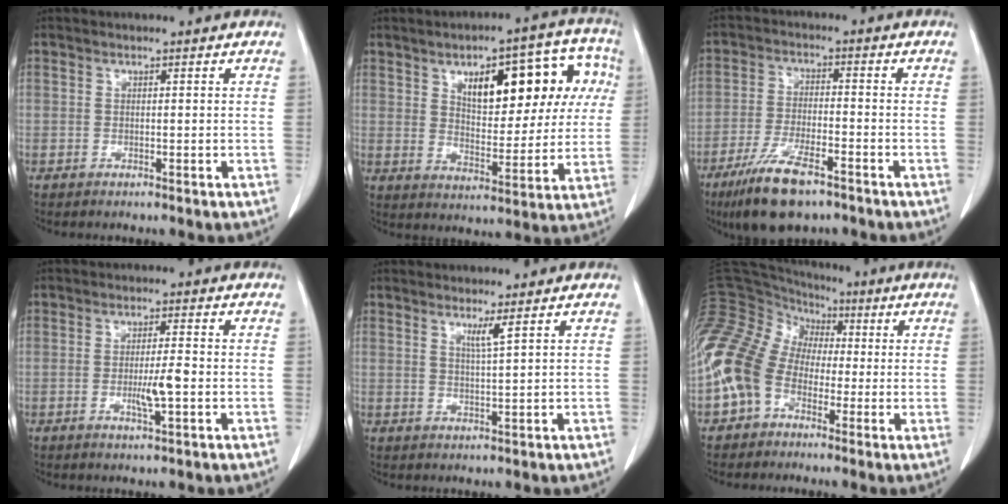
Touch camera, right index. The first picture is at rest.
{"total": 15.9, "force": [5.4, 6.7, 13.4], "torque": [-0.170, 0.039, 0.076]}
{"total": 10.4, "force": [-7.0, 2.6, 7.2], "torque": [-0.142, -0.020, -0.123]}
{"total": 4.1, "force": [-1.0, 0.2, 3.9], "torque": [-0.068, -0.004, -0.016]}
{"total": 2.1, "force": [1.3, -0.6, 1.6], "torque": [-0.030, -0.013, 0.027]}
{"total": 14.9, "force": [-3.2, 11.9, 8.3], "torque": [-0.220, 0.045, -0.063]}